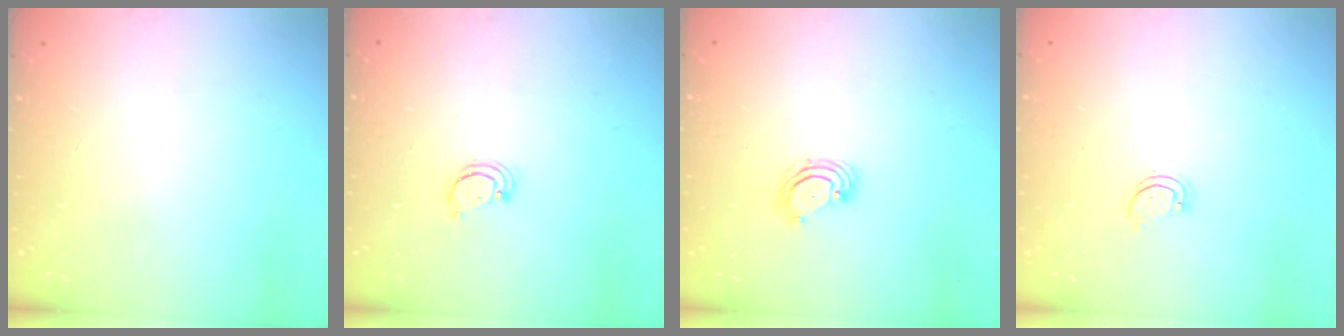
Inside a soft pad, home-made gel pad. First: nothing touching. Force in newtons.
{"total": 2.4, "press": 2.4, "slide": 0.2}
{"total": 3.3, "press": 3.3, "slide": 0.3}
{"total": 1.7, "press": 1.7, "slide": 0.3}